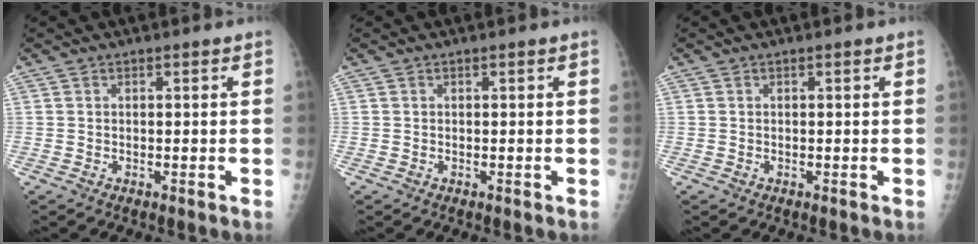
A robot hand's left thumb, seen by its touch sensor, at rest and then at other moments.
{"total": 0.0}
{"total": 0.0}